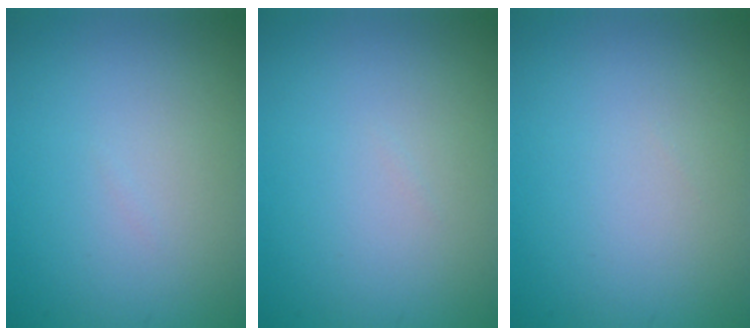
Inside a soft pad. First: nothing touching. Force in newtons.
{"total": 0.0}
{"total": 0.0}